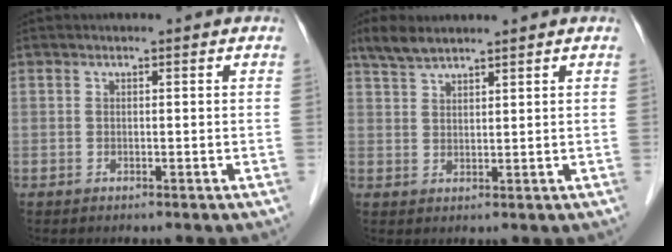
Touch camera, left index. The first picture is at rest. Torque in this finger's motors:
{"motor_torque": [0.06, -0.21, -0.17, -0.04]}